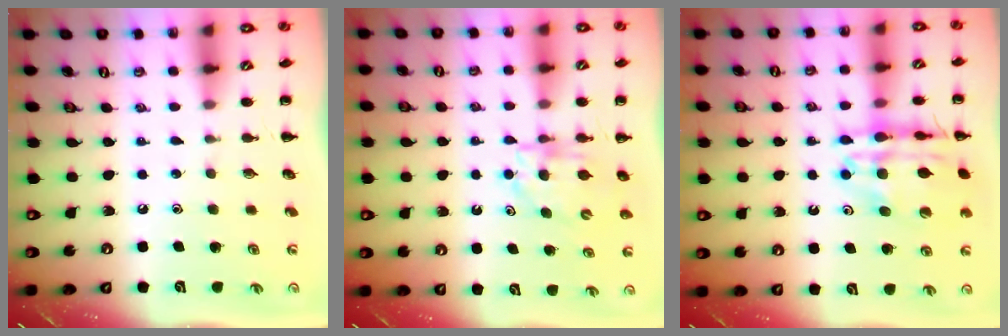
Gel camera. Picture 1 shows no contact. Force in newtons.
{"total": 5.8, "press": 5.8, "slide": 0.5}
{"total": 16.0, "press": 15.7, "slide": 3.0}